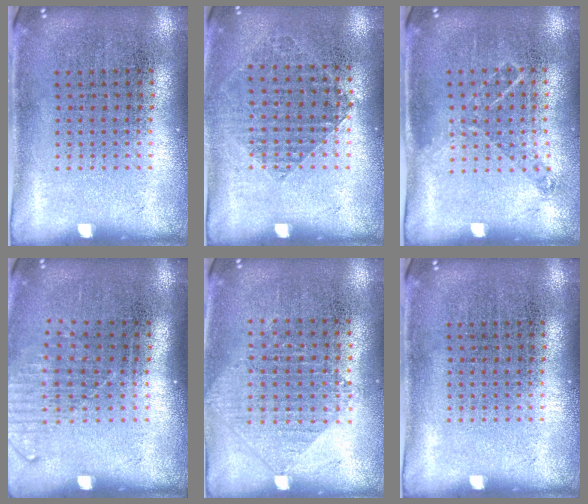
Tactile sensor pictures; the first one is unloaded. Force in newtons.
{"total": 0.9, "press": 0.8, "slide": 0.3}
{"total": 0.8, "press": 0.8, "slide": 0.2}
{"total": 1.3, "press": 1.1, "slide": 0.8}
{"total": 1.0, "press": 0.9, "slide": 0.2}
{"total": 0.0}